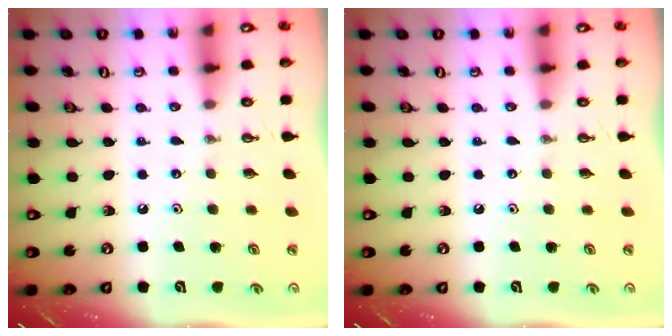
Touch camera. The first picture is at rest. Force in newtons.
{"total": 0.0}